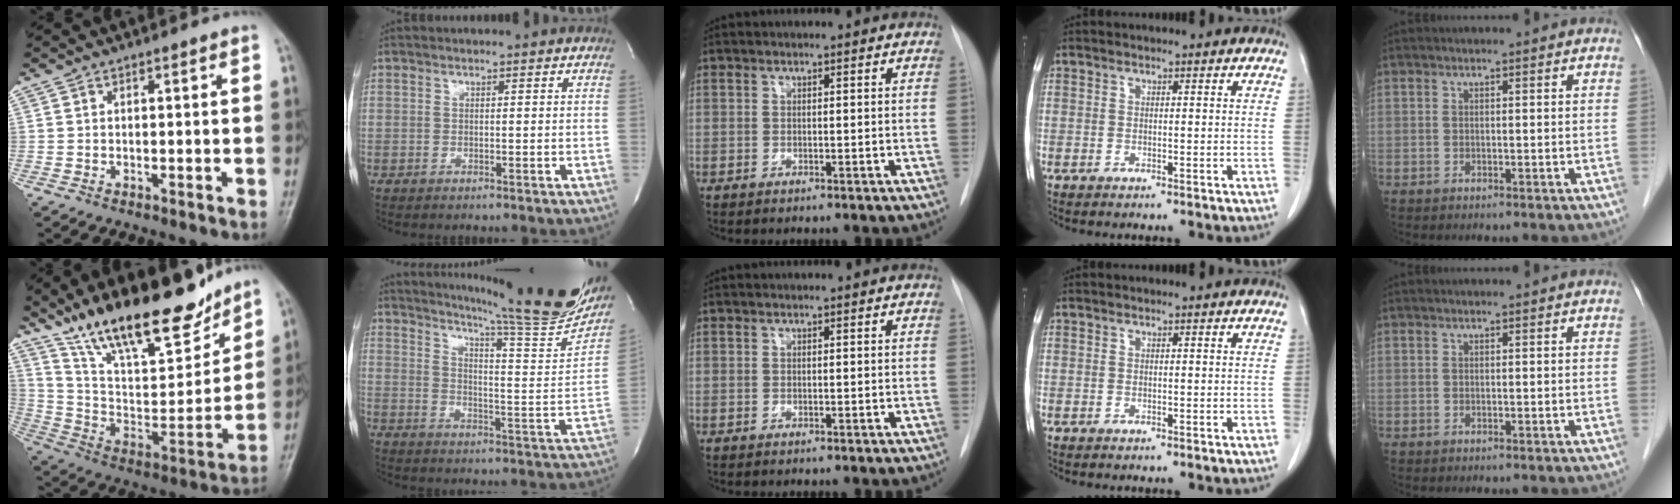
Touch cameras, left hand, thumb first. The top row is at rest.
{"thumb": {"total": 23.3, "force": [17.5, 7.2, 13.6], "torque": [-0.185, -0.079, 0.304]}, "index": {"total": 24.0, "force": [21.2, 0.6, 11.3], "torque": [-0.175, -0.080, 0.271]}}